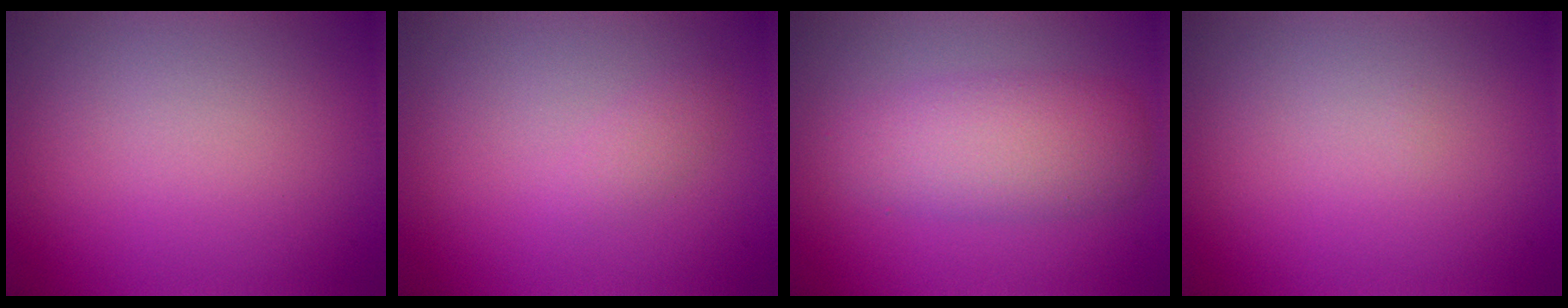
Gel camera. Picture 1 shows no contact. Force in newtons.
{"total": 1.0, "press": 1.0, "slide": 0.1}
{"total": 4.6, "press": 4.6, "slide": 0.1}
{"total": 0.0}